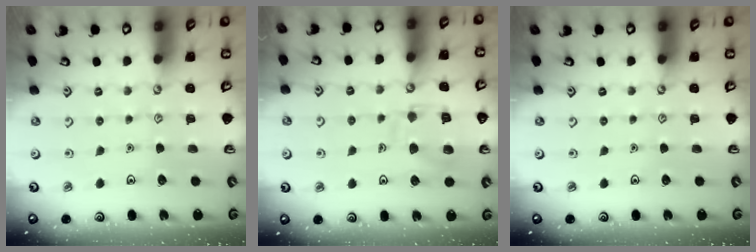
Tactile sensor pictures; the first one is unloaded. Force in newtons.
{"total": 10.3, "press": 10.3, "slide": 0.9}
{"total": 0.0}